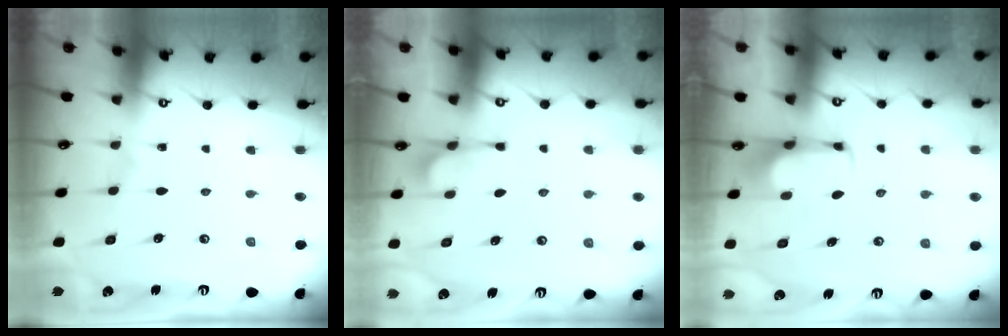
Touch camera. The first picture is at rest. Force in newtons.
{"total": 2.4, "press": 2.2, "slide": 1.0}
{"total": 1.9, "press": 1.9, "slide": 0.2}